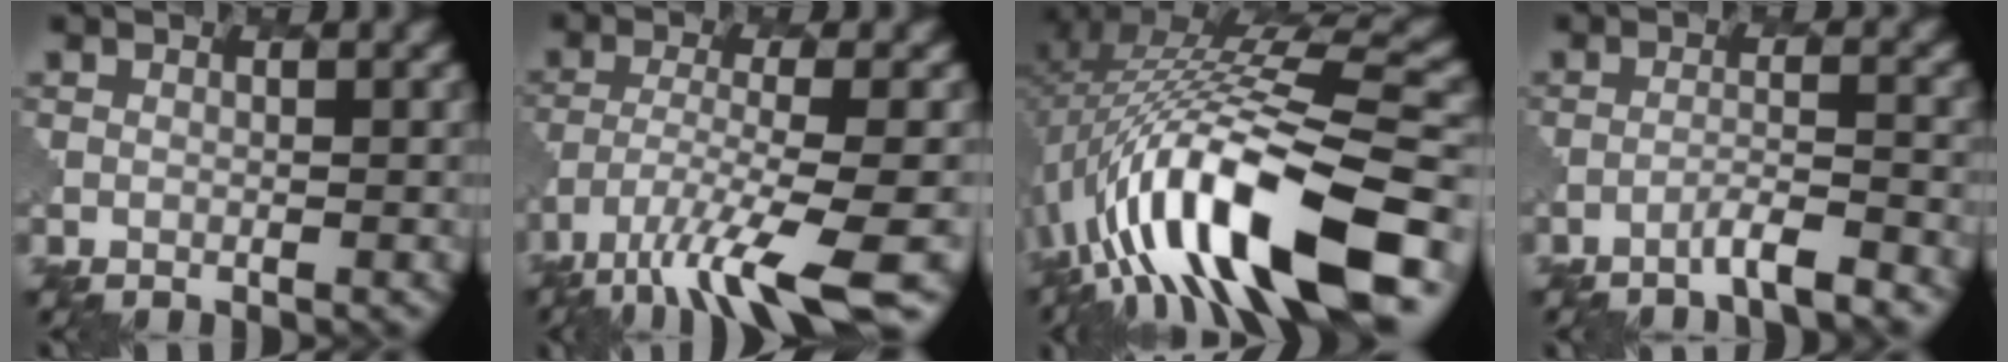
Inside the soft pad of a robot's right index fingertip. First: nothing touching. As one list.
[{"total": 9.4, "force": [-6.0, 1.8, 7.1], "torque": [-0.120, -0.011, -0.103]}, {"total": 15.3, "force": [-5.6, 4.8, 13.4], "torque": [-0.237, 0.022, -0.088]}, {"total": 2.6, "force": [-2.1, 0.0, 1.5], "torque": [-0.022, 0.007, -0.044]}]